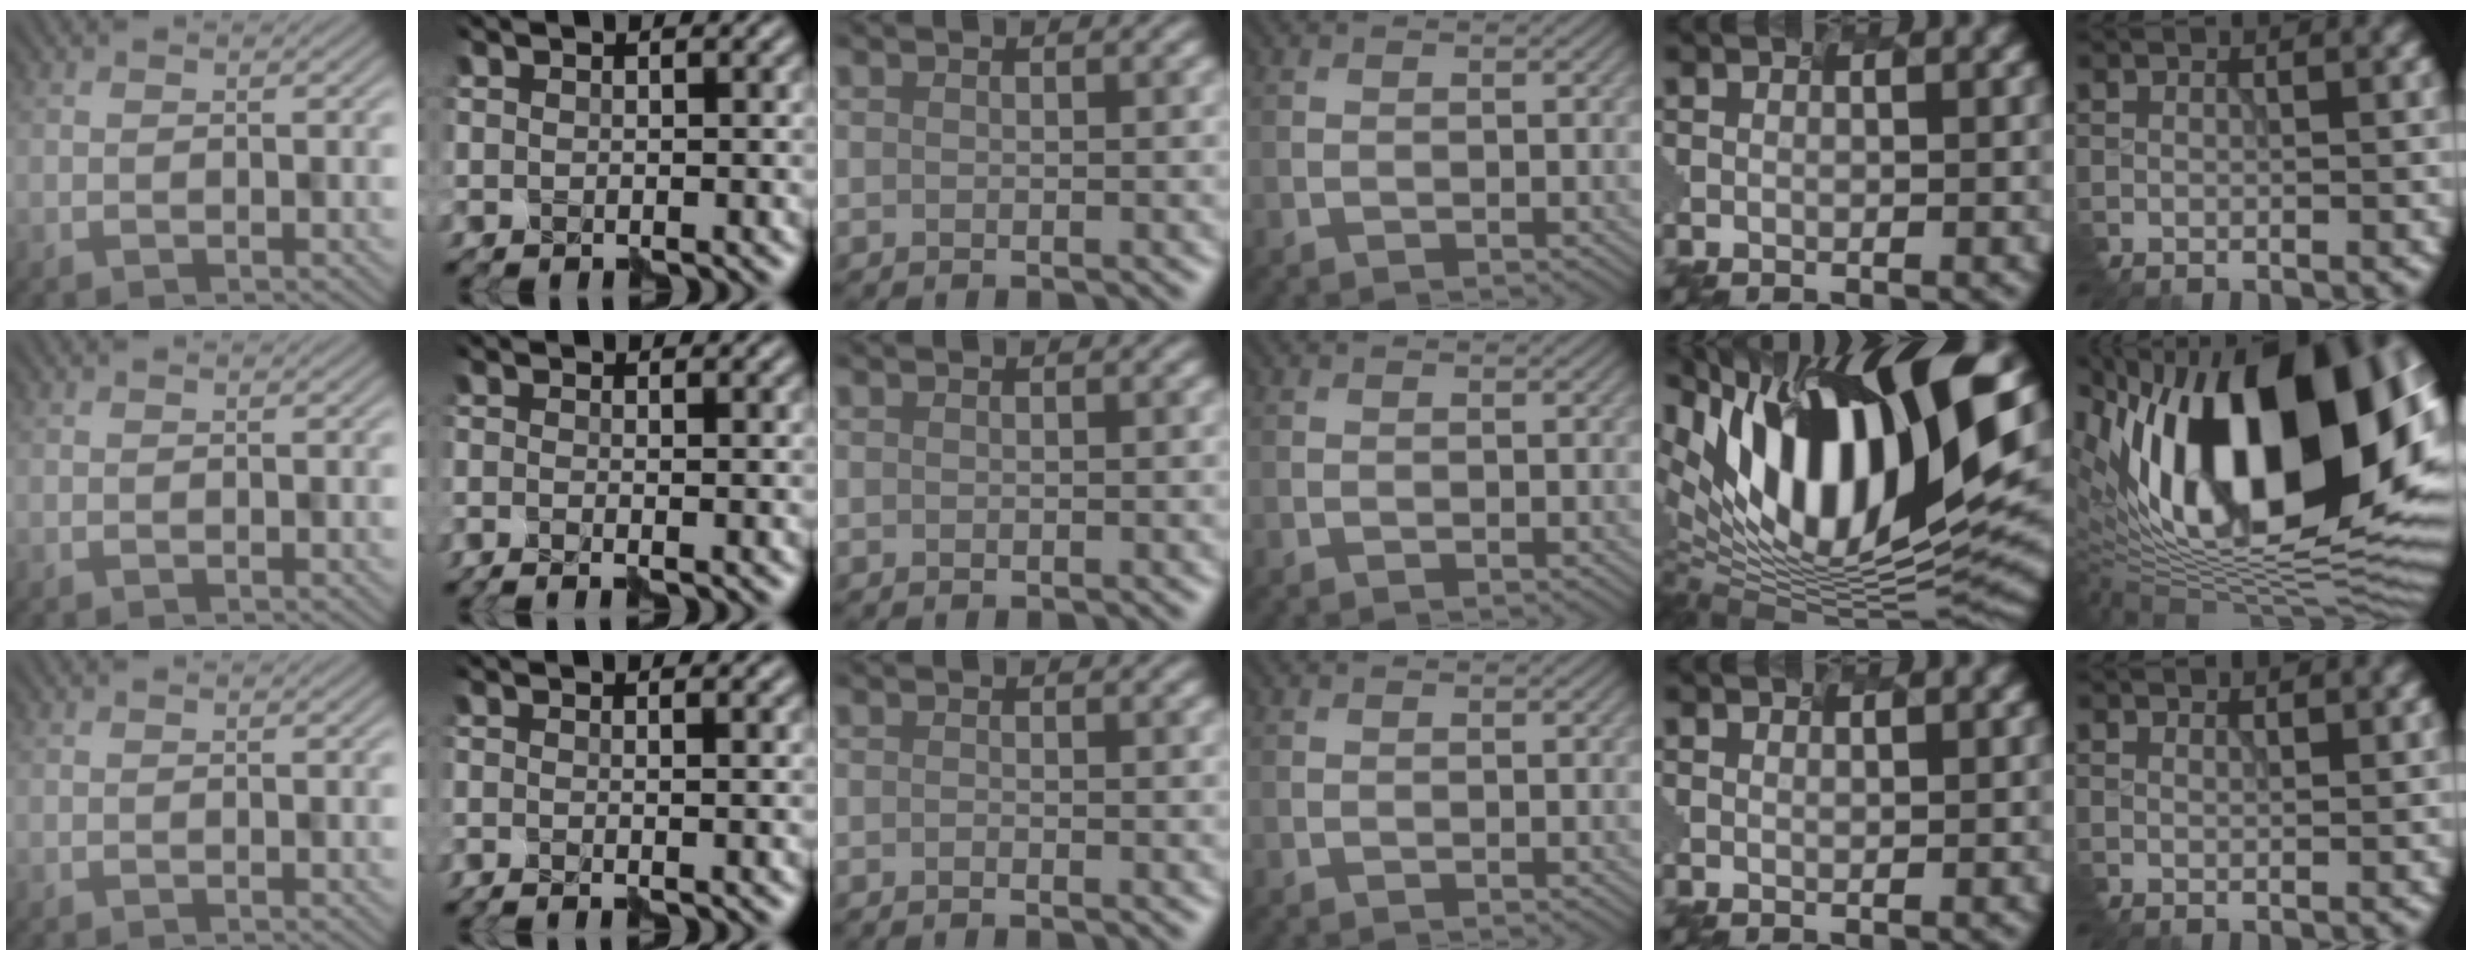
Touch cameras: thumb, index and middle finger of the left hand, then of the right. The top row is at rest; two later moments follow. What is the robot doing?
{"motion": "assemble", "object": "hinged jar"}